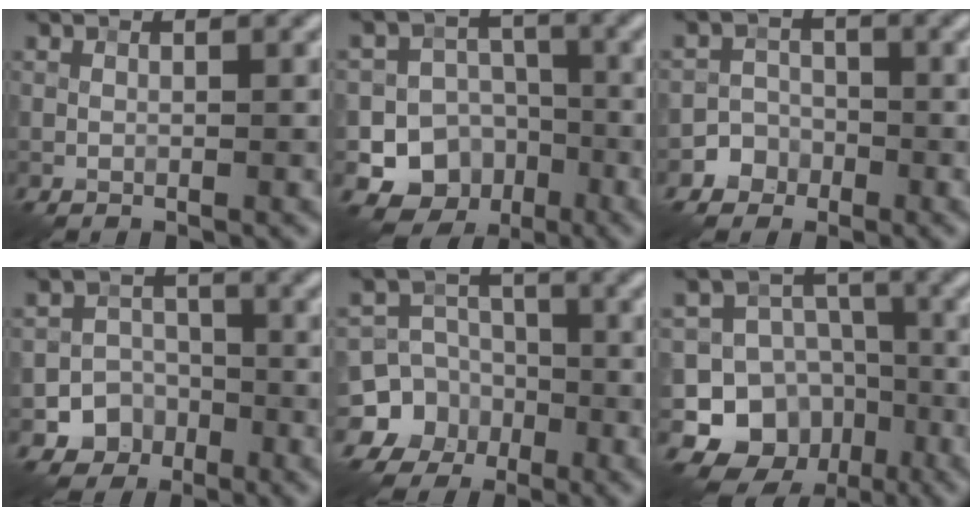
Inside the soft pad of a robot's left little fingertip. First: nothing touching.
{"total": 9.7, "force": [-4.2, 8.5, 1.9], "torque": [0.001, -0.014, -0.083]}
{"total": 2.8, "force": [-1.6, 2.4, 0.0], "torque": [0.032, 0.007, -0.036]}
{"total": 4.6, "force": [-2.3, 3.9, 0.6], "torque": [0.022, 0.000, -0.051]}
{"total": 9.4, "force": [-4.0, 8.4, 1.1], "torque": [-0.026, -0.018, -0.083]}
{"total": 12.0, "force": [-5.4, 10.3, 3.3], "torque": [-0.045, -0.011, -0.101]}